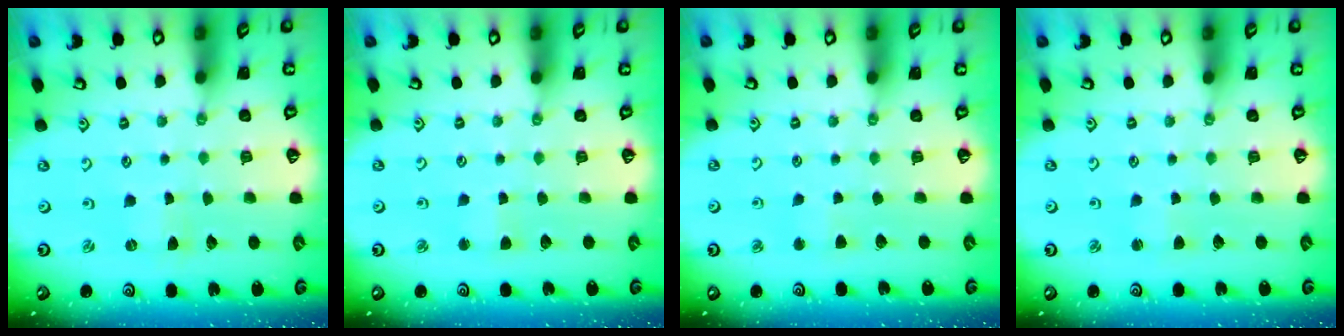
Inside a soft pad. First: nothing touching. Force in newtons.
{"total": 2.8, "press": 2.8, "slide": 0.4}
{"total": 2.0, "press": 2.0, "slide": 0.4}
{"total": 1.3, "press": 1.2, "slide": 0.2}